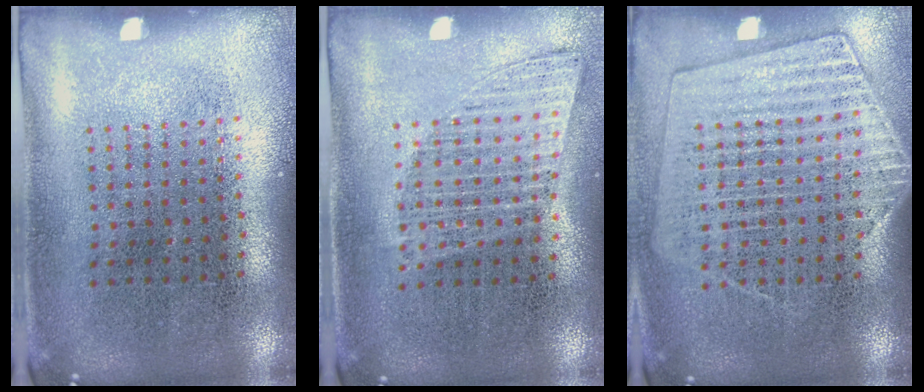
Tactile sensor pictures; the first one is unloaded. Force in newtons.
{"total": 1.0, "press": 1.0, "slide": 0.2}
{"total": 1.4, "press": 1.3, "slide": 0.5}